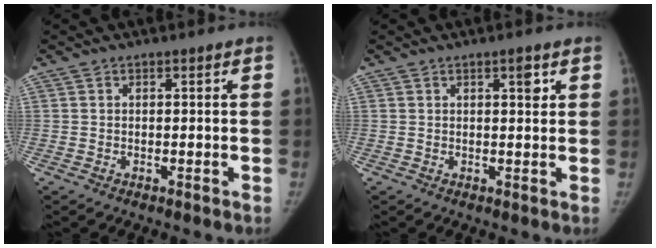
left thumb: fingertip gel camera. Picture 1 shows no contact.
{"total": 2.2, "force": [1.0, 0.9, 1.7], "torque": [-0.015, -0.004, 0.015]}